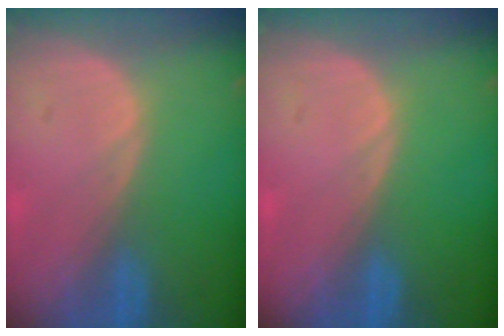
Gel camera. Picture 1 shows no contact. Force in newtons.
{"total": 0.0}